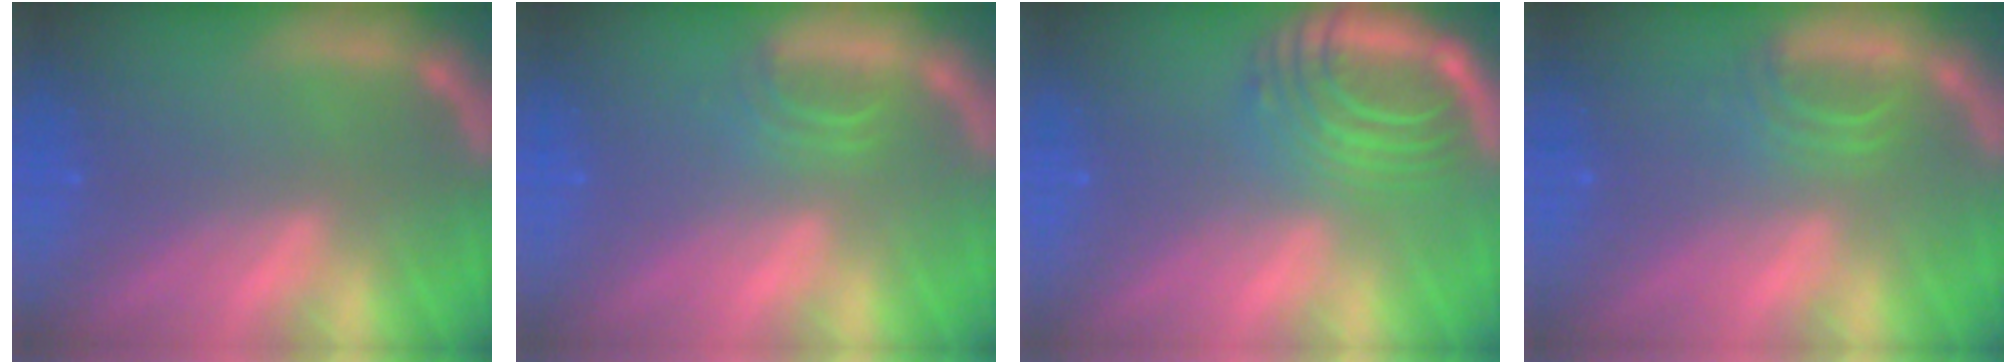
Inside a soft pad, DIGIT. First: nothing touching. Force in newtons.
{"total": 1.9}
{"total": 7.5}
{"total": 2.5}